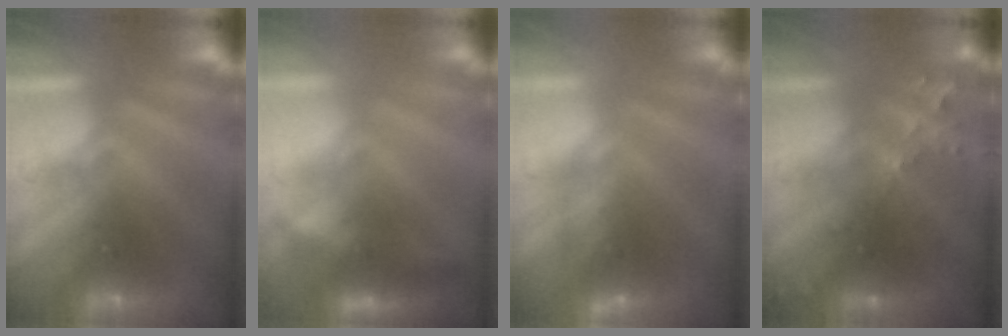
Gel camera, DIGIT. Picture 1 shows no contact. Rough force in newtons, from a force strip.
{"total": 3.3}
{"total": 4.6}
{"total": 5.8}